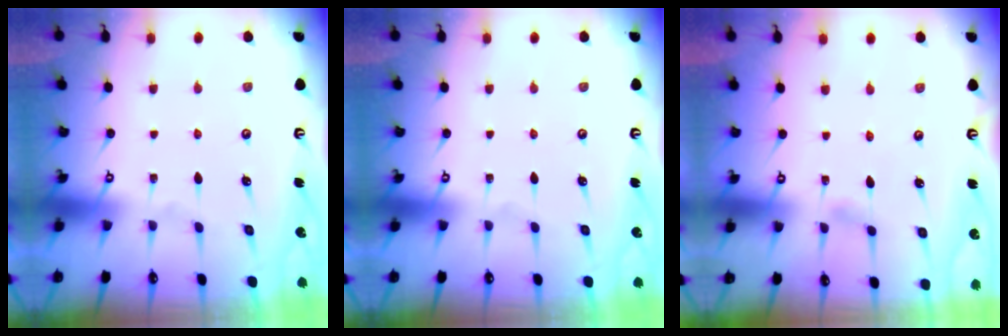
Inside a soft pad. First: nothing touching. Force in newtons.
{"total": 0.0}
{"total": 2.0, "press": 2.0, "slide": 0.3}